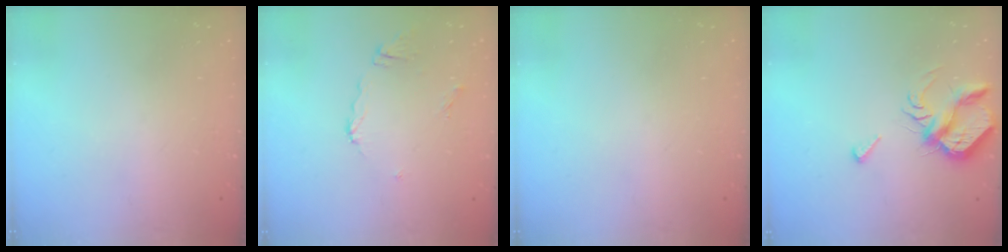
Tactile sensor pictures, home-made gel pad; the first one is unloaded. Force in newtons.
{"total": 6.8, "press": 6.7, "slide": 0.5}
{"total": 0.0}
{"total": 7.1, "press": 7.0, "slide": 1.1}